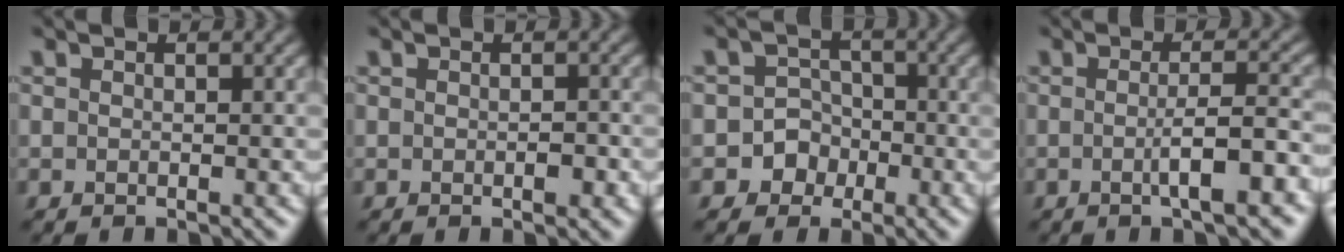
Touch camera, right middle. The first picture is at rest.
{"total": 1.2, "force": [-0.3, 0.5, 1.1], "torque": [-0.017, 0.001, -0.003]}
{"total": 3.8, "force": [-1.6, 3.4, 0.3], "torque": [0.031, 0.007, -0.045]}
{"total": 4.4, "force": [-1.2, 0.8, 4.2], "torque": [-0.065, 0.007, -0.020]}